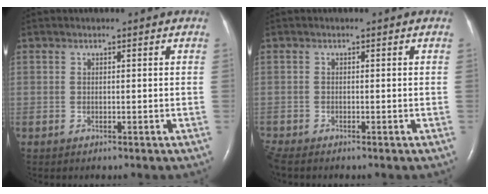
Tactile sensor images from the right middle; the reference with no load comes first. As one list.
[{"total": 1.6, "force": [-1.5, 0.2, 0.5], "torque": [-0.017, -0.007, -0.028]}]